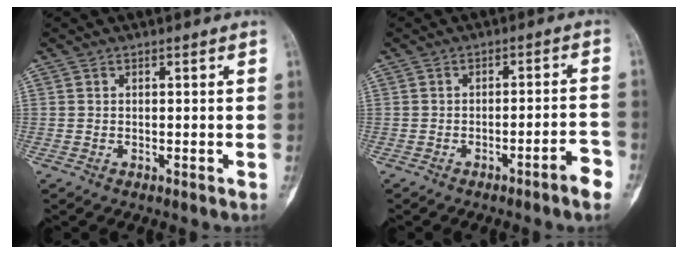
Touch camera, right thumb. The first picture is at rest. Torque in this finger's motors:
{"motor_torque": [0.00, 0.13, -0.24, 0.09, -0.08]}